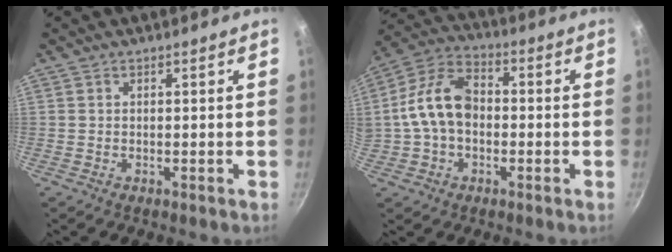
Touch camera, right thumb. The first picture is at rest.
{"total": 12.5, "force": [-0.4, 8.6, 9.1], "torque": [-0.155, 0.037, -0.020]}